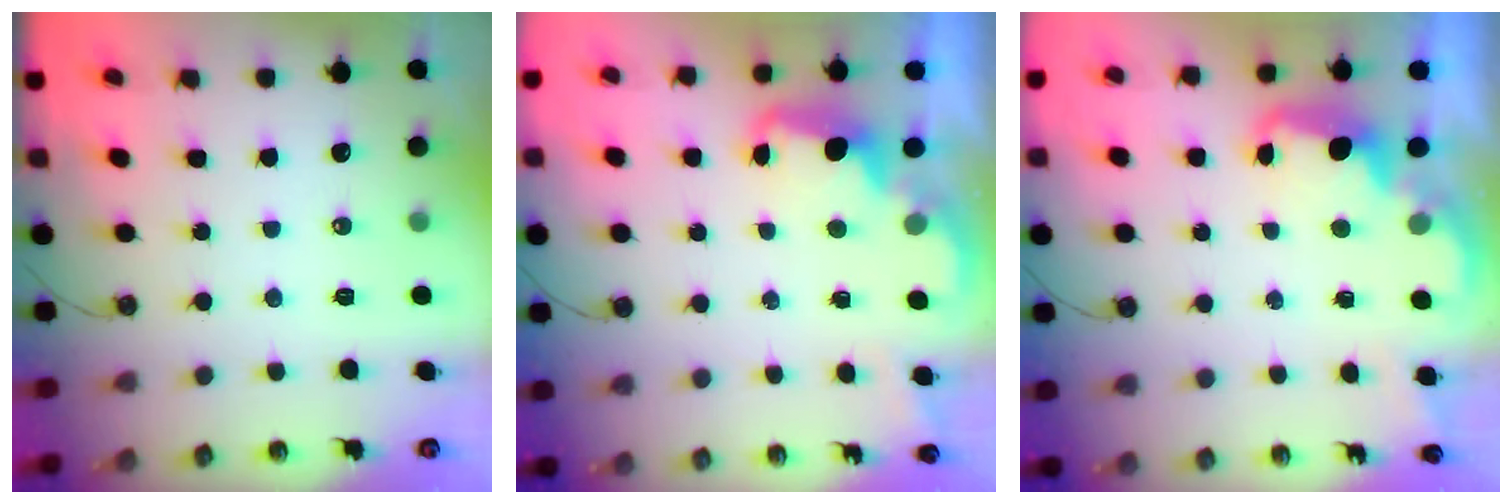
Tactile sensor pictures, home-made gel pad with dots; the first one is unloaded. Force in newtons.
{"total": 2.6, "press": 2.5, "slide": 0.6}
{"total": 2.8, "press": 2.7, "slide": 0.6}